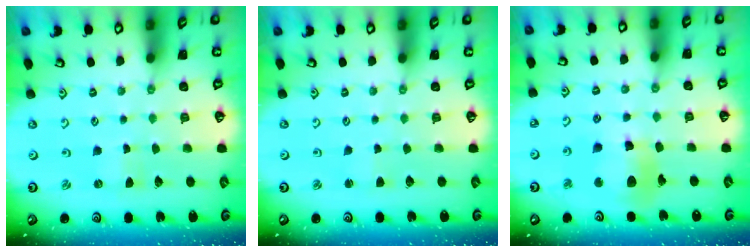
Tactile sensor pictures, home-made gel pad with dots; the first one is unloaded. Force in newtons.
{"total": 2.2, "press": 2.2, "slide": 0.3}
{"total": 12.7, "press": 12.7, "slide": 1.4}